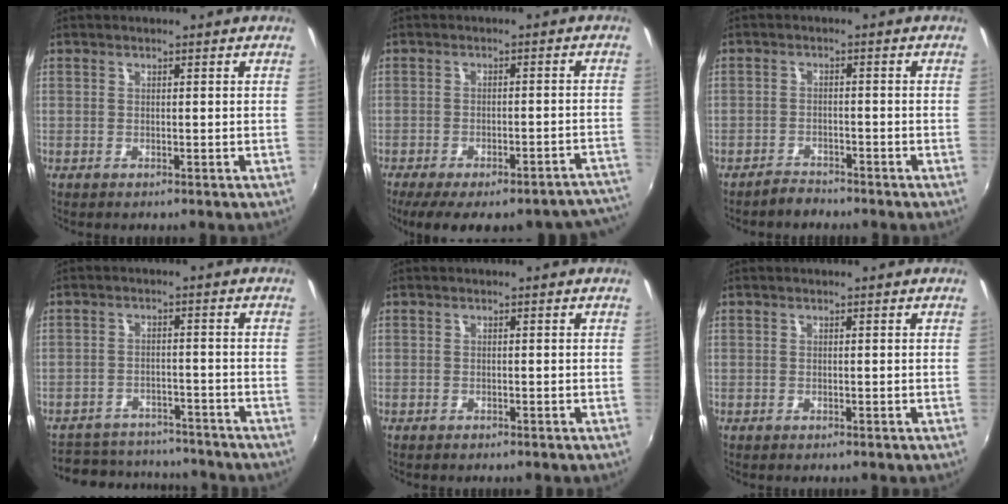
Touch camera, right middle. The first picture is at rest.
{"total": 18.2, "force": [-15.4, 4.3, 8.7], "torque": [-0.120, -0.016, -0.188]}
{"total": 2.4, "force": [-2.3, 0.7, 0.3], "torque": [-0.015, 0.004, -0.040]}
{"total": 14.6, "force": [-13.0, 4.9, 4.4], "torque": [-0.108, 0.010, -0.176]}
{"total": 0.0}
{"total": 0.0}